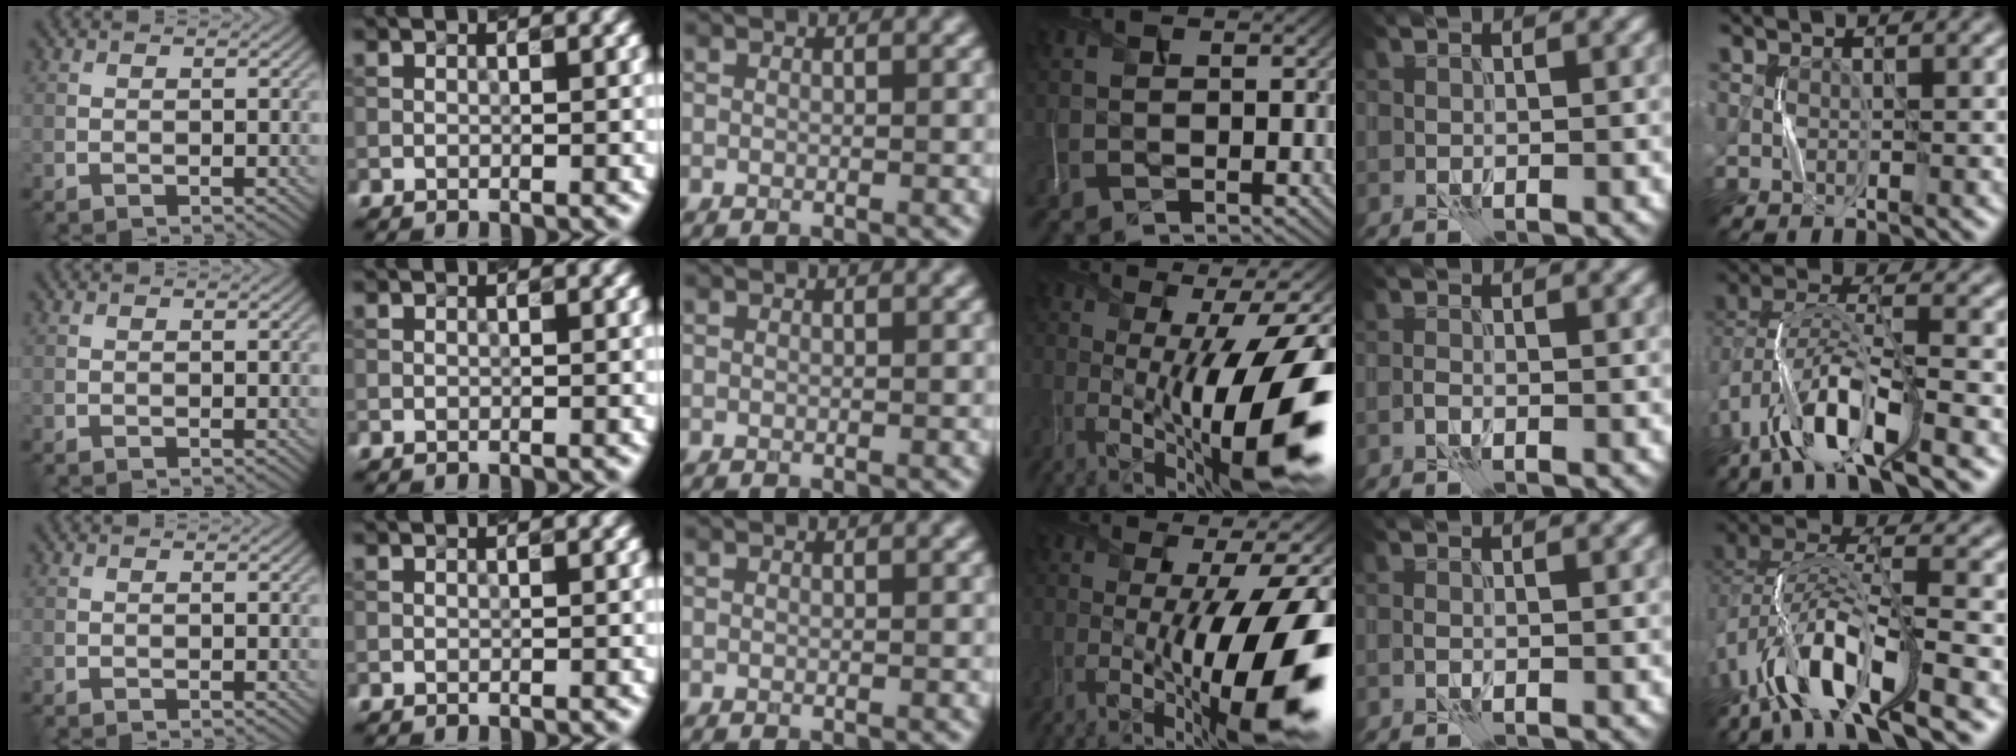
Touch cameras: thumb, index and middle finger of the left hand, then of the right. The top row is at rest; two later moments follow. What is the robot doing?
{"motion": "press", "object": "grip strengthener"}